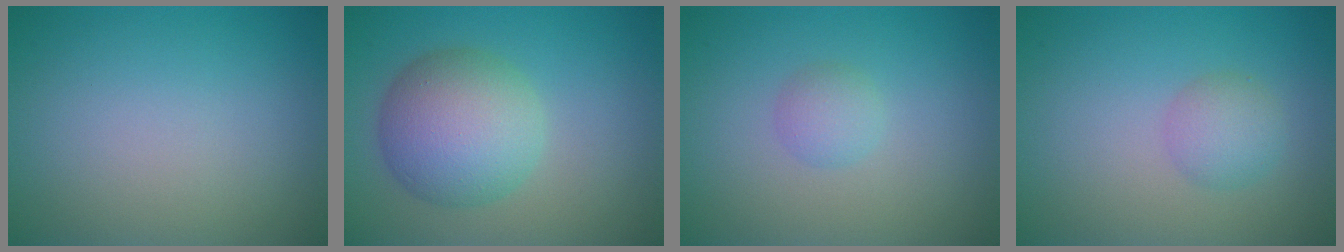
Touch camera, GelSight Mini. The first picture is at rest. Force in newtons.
{"total": 6.9, "press": 6.9, "slide": 0.3}
{"total": 1.5, "press": 1.5, "slide": 0.1}
{"total": 2.2, "press": 2.2, "slide": 0.1}